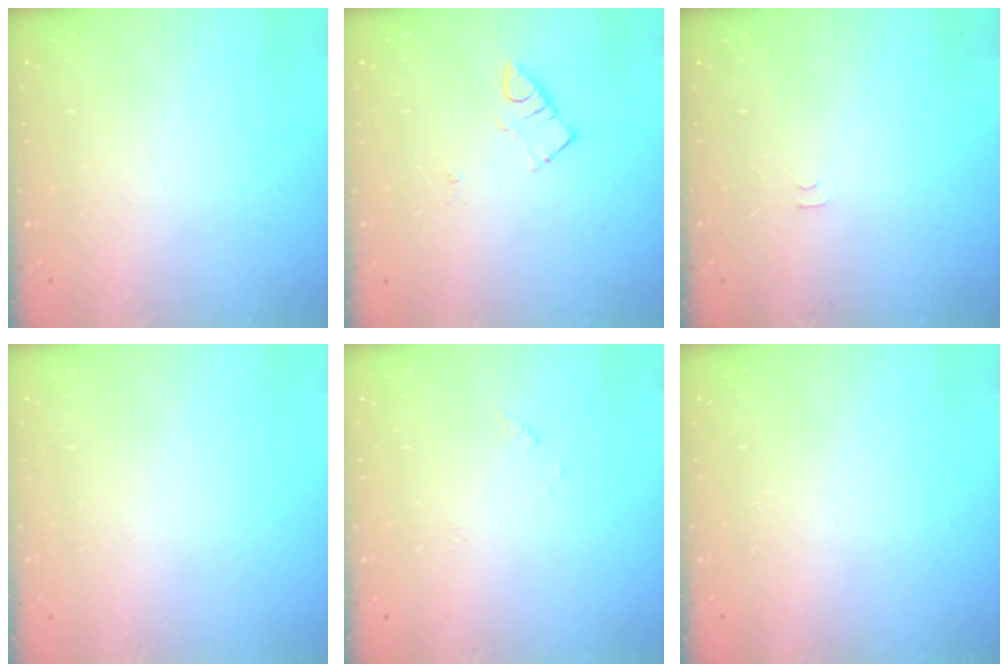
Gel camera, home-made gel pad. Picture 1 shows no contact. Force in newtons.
{"total": 3.8, "press": 3.7, "slide": 0.4}
{"total": 3.6, "press": 3.6, "slide": 0.4}
{"total": 1.6, "press": 1.6, "slide": 0.1}
{"total": 3.0, "press": 3.0, "slide": 0.4}
{"total": 2.8, "press": 2.8, "slide": 0.4}